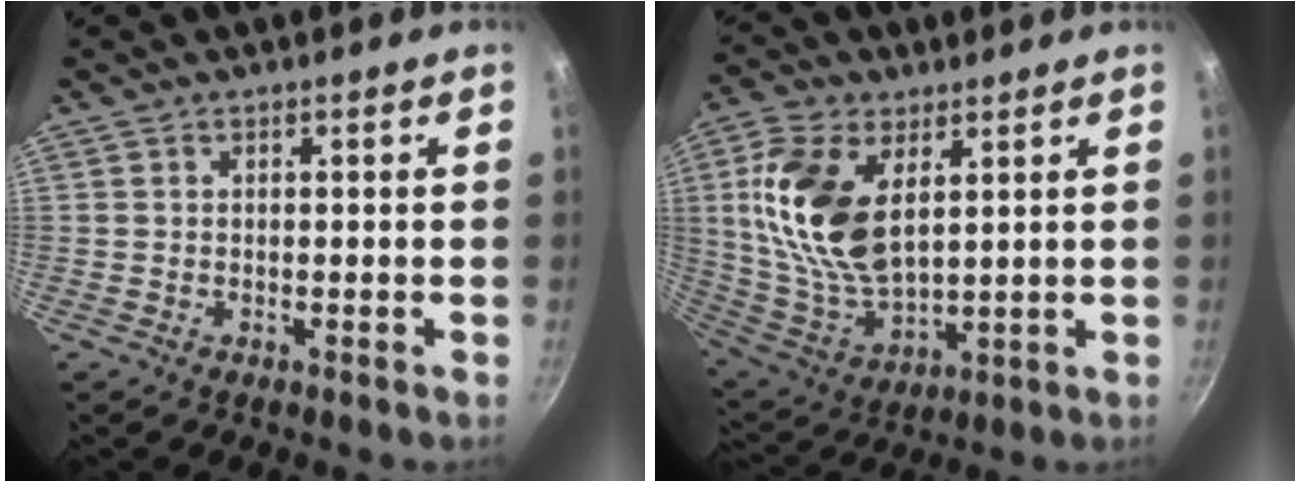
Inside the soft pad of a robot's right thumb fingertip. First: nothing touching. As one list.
[{"total": 17.3, "force": [4.9, 9.5, 13.6], "torque": [-0.262, -0.019, 0.104]}]